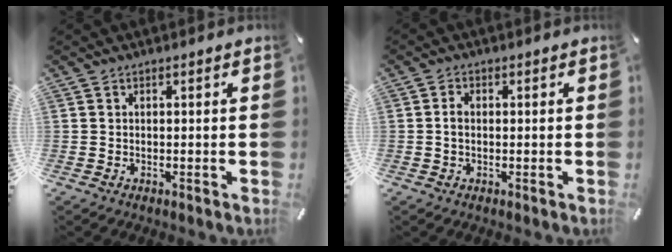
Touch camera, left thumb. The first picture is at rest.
{"total": 1.8, "force": [-0.1, 1.2, 1.3], "torque": [-0.026, 0.004, -0.003]}